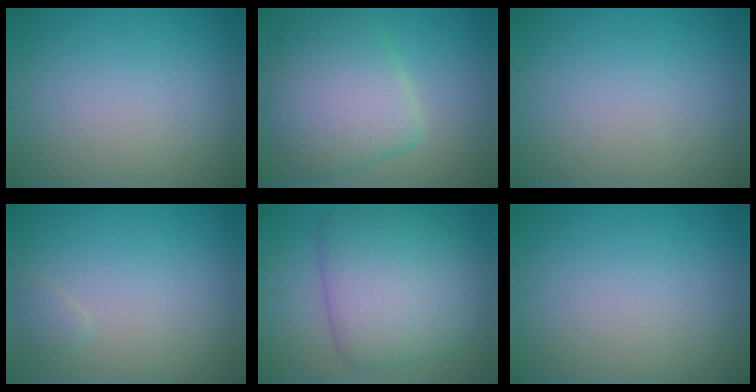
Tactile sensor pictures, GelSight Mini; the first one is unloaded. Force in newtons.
{"total": 7.4, "press": 7.4, "slide": 0.3}
{"total": 0.0}
{"total": 0.8, "press": 0.8, "slide": 0.1}
{"total": 8.5, "press": 8.5, "slide": 0.3}
{"total": 0.0}